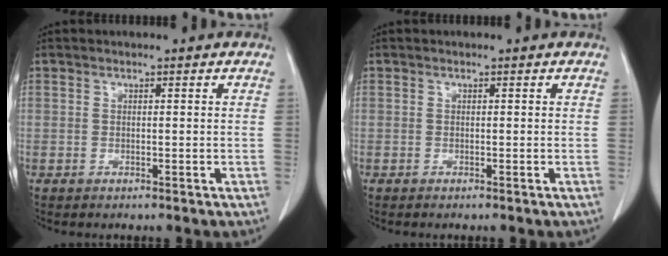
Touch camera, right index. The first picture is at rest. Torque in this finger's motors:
{"motor_torque": [0.12, -0.13, -0.01, 0.01]}